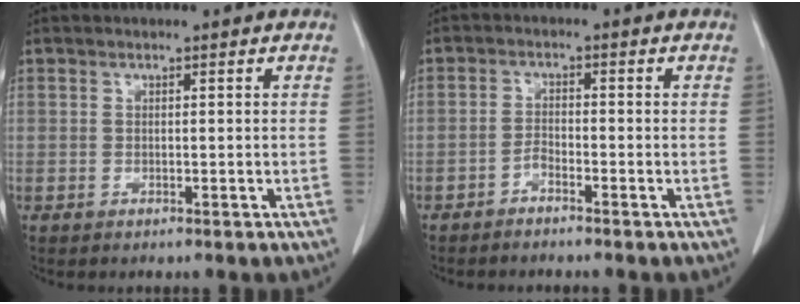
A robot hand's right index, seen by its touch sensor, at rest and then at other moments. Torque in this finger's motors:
{"motor_torque": [0.07, 0.04, 0.00, 0.02]}